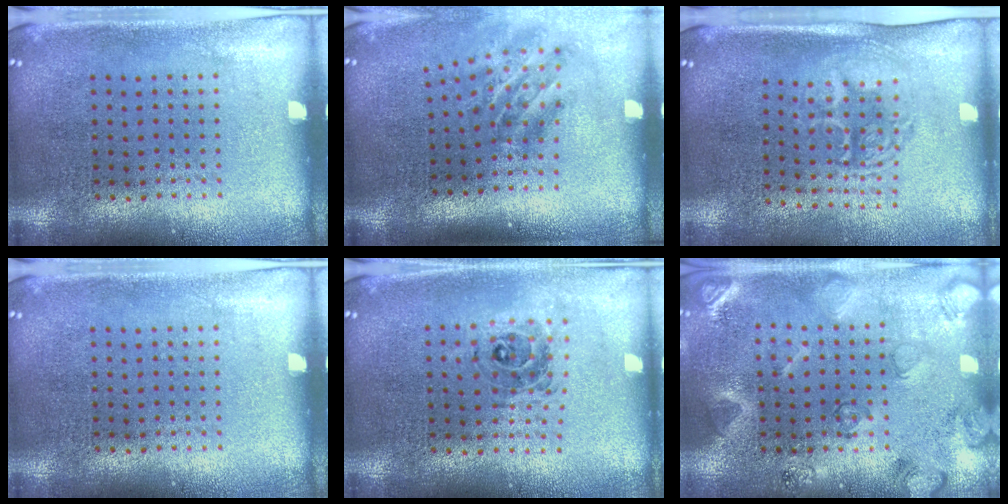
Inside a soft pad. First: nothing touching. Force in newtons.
{"total": 1.9, "press": 1.2, "slide": 1.5}
{"total": 1.7, "press": 1.4, "slide": 1.0}
{"total": 0.0}
{"total": 0.7, "press": 0.7, "slide": 0.1}
{"total": 2.2, "press": 2.2, "slide": 0.4}